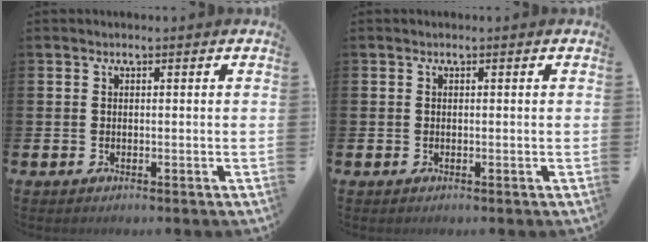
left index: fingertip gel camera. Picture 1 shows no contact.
{"total": 0.0}